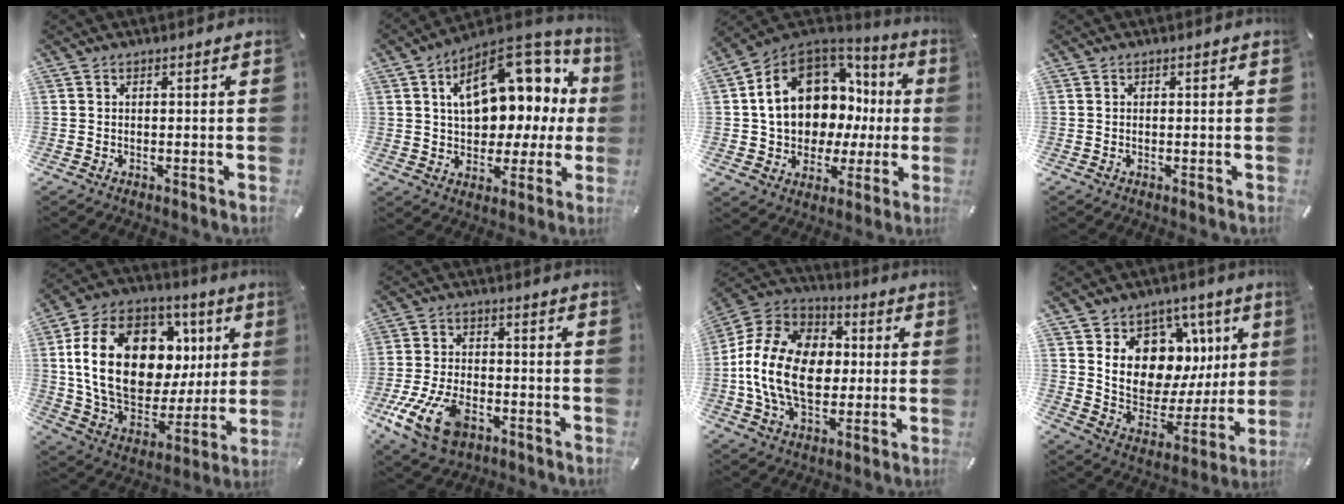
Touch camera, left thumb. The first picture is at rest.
{"total": 18.8, "force": [6.0, 11.0, 14.0], "torque": [-0.196, -0.034, 0.103]}
{"total": 16.2, "force": [4.1, 12.5, 9.5], "torque": [-0.186, -0.030, 0.076]}
{"total": 0.0}
{"total": 24.4, "force": [4.9, 16.8, 17.0], "torque": [-0.317, -0.008, 0.091]}
{"total": 13.8, "force": [-6.4, 8.4, 9.0], "torque": [-0.189, 0.028, -0.110]}
{"total": 17.7, "force": [-1.9, 13.1, 11.7], "torque": [-0.249, 0.029, -0.030]}
{"total": 12.3, "force": [4.5, 10.4, 4.7], "torque": [-0.053, -0.064, 0.085]}